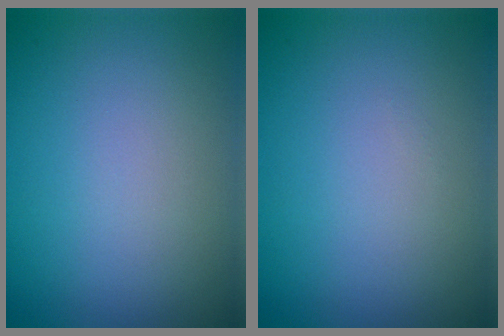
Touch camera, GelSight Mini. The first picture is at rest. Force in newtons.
{"total": 0.0}